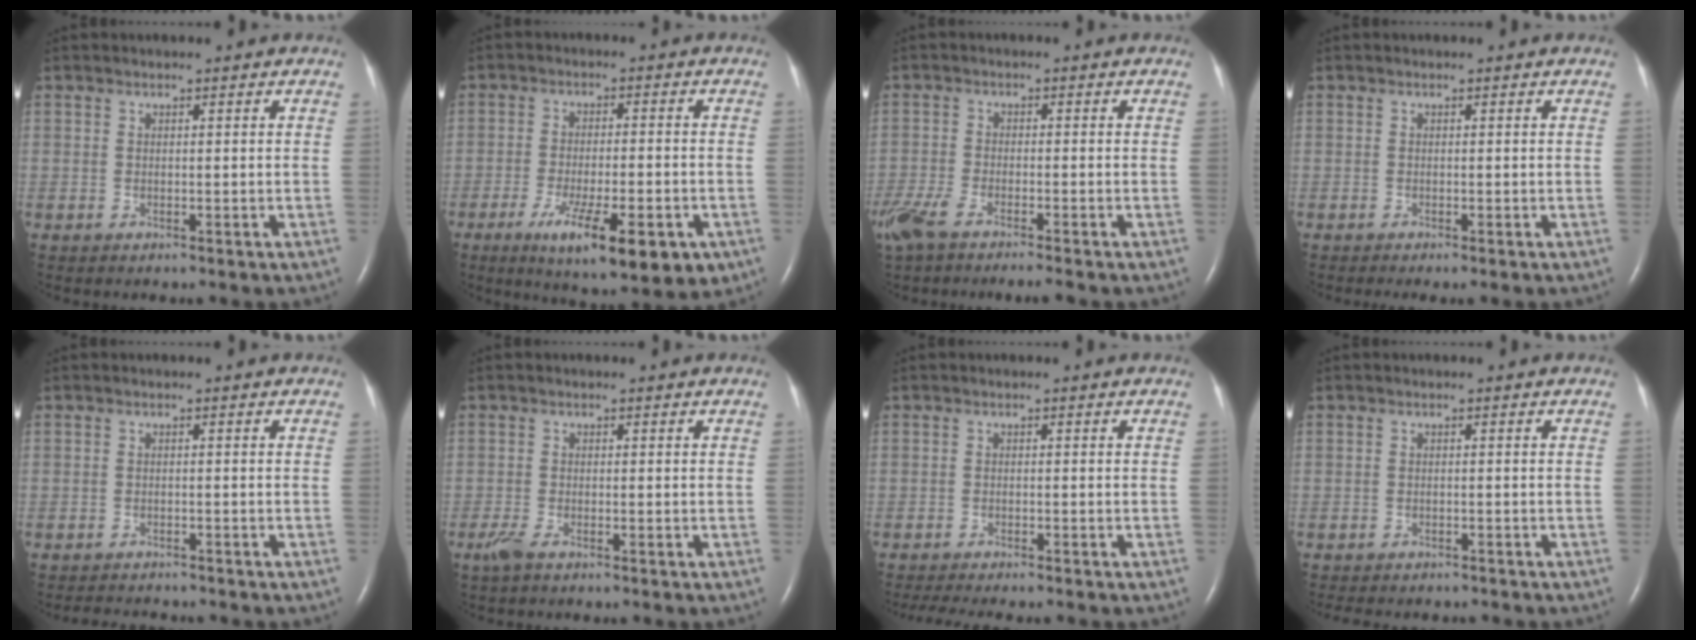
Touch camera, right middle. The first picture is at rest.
{"total": 13.4, "force": [-6.6, 3.2, 11.2], "torque": [-0.154, -0.021, -0.093]}
{"total": 7.9, "force": [-6.1, 1.1, 4.8], "torque": [-0.095, -0.016, -0.111]}
{"total": 0.9, "force": [-0.6, -0.1, 0.7], "torque": [-0.016, -0.002, -0.006]}
{"total": 4.1, "force": [-3.9, 0.7, 1.1], "torque": [-0.016, -0.006, -0.053]}
{"total": 1.9, "force": [-1.3, 0.3, 1.3], "torque": [-0.040, -0.007, -0.030]}
{"total": 7.0, "force": [-6.1, 0.5, 3.4], "torque": [-0.043, -0.011, -0.089]}
{"total": 7.1, "force": [-6.2, 2.0, 2.8], "torque": [-0.037, -0.001, -0.077]}